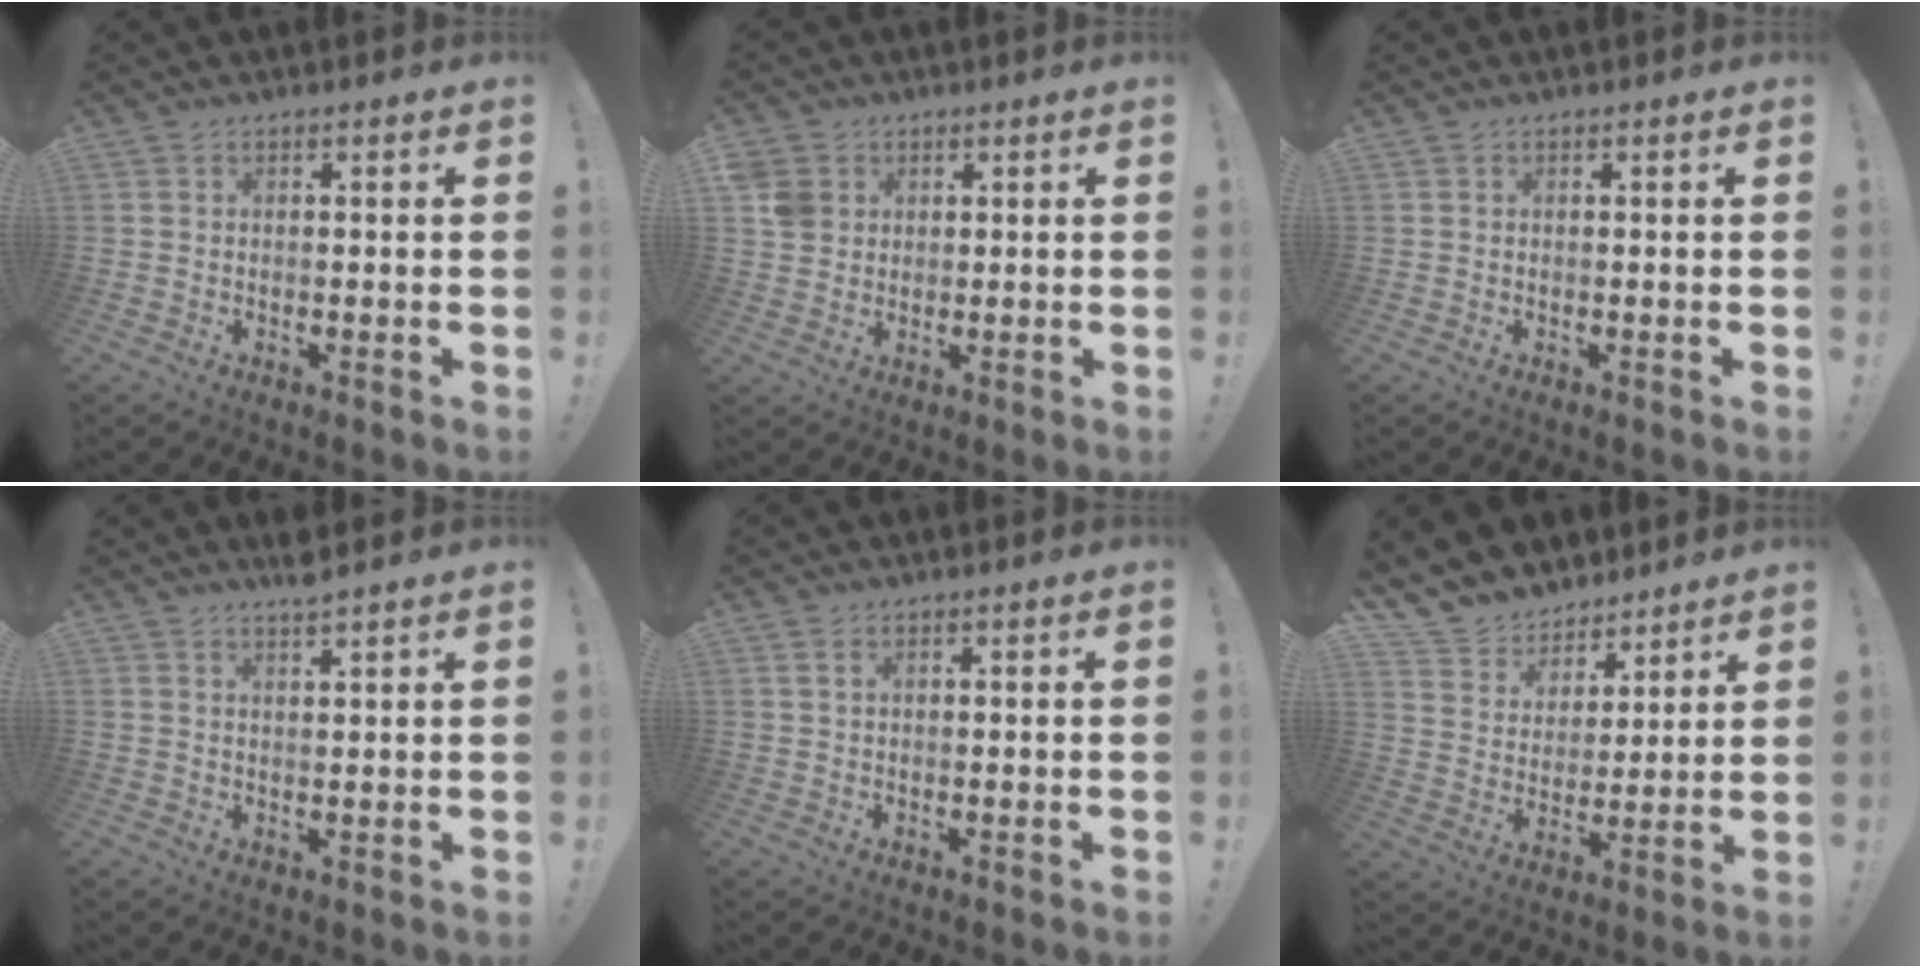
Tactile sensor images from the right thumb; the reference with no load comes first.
{"total": 5.6, "force": [2.0, 5.0, 1.6], "torque": [-0.031, 0.000, 0.040]}
{"total": 0.0}
{"total": 3.3, "force": [2.7, -0.4, 1.8], "torque": [-0.030, -0.017, 0.045]}
{"total": 1.7, "force": [0.8, 0.8, 1.2], "torque": [-0.026, 0.002, 0.015]}
{"total": 10.2, "force": [7.9, 6.3, 0.9], "torque": [-0.026, -0.070, 0.155]}